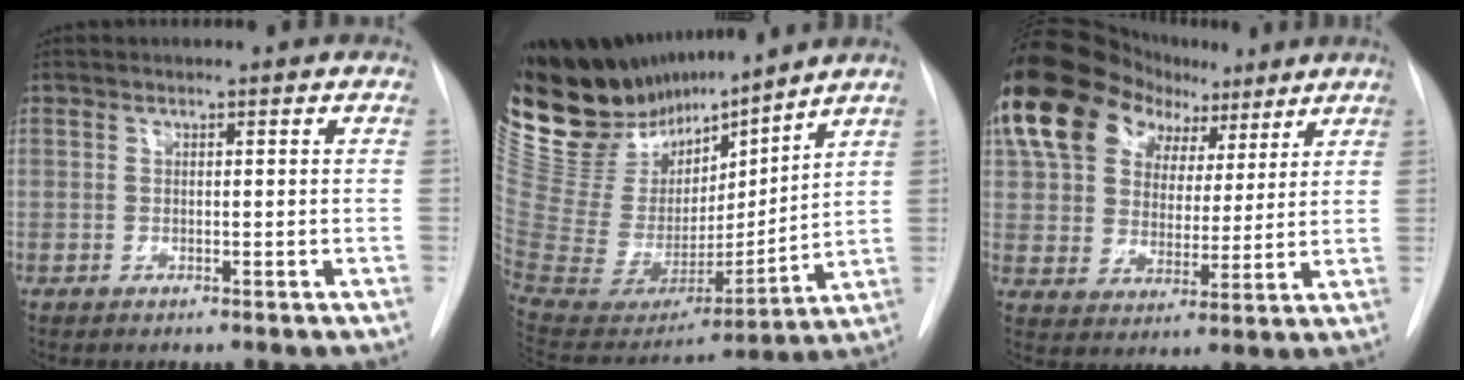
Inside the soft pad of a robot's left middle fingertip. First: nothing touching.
{"total": 22.1, "force": [19.0, 5.5, 9.7], "torque": [-0.174, -0.011, 0.354]}
{"total": 17.0, "force": [10.3, 10.9, 8.0], "torque": [-0.140, 0.063, 0.180]}